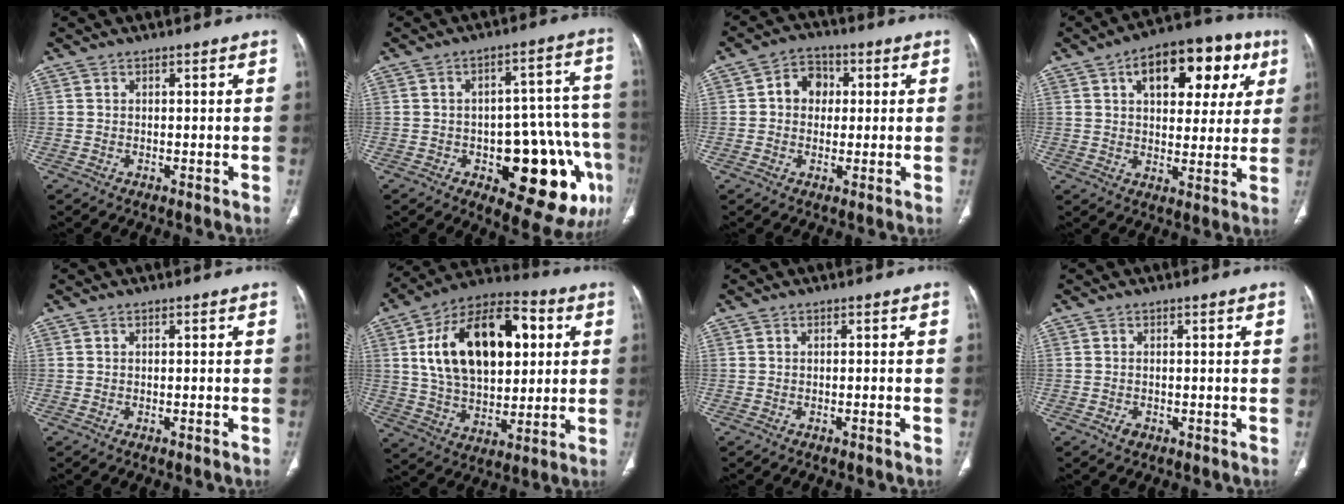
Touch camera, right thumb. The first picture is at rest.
{"total": 20.6, "force": [-7.1, 9.1, 17.1], "torque": [-0.160, 0.041, -0.075]}
{"total": 6.4, "force": [0.9, 5.3, 3.5], "torque": [-0.029, 0.011, 0.008]}
{"total": 18.2, "force": [7.2, 9.9, 13.4], "torque": [-0.137, 0.008, 0.099]}
{"total": 0.6, "force": [-0.4, -0.1, 0.4], "torque": [-0.015, 0.004, -0.004]}
{"total": 24.3, "force": [5.4, 14.0, 19.1], "torque": [-0.291, 0.009, 0.088]}
{"total": 1.0, "force": [-0.8, -0.1, 0.6], "torque": [-0.017, 0.008, -0.007]}
{"total": 1.3, "force": [-0.7, 0.8, 0.7], "torque": [-0.012, 0.004, -0.009]}